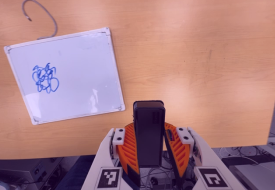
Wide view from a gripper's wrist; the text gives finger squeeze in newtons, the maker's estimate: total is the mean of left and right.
{"total": 7.5, "left": 6.8, "right": 8.3}